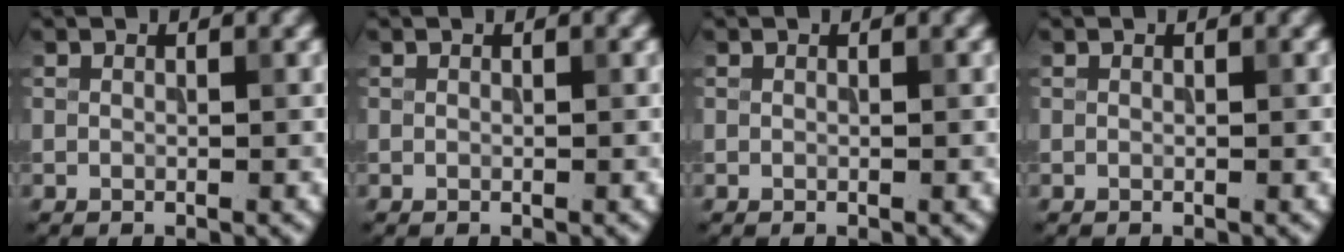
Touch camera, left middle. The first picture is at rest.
{"total": 0.0}
{"total": 0.0}
{"total": 0.0}